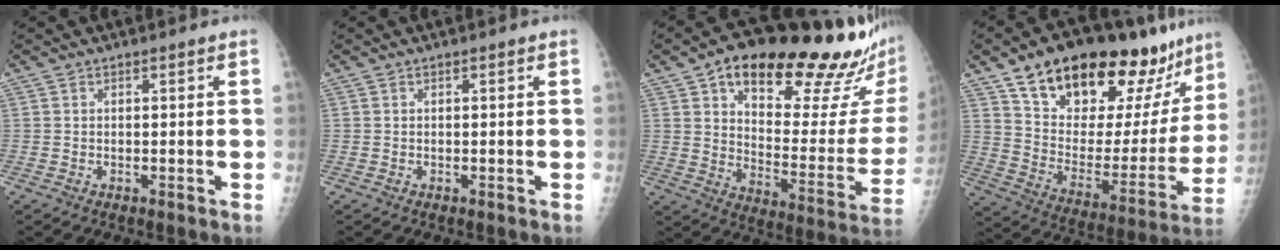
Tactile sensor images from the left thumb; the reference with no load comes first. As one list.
[{"total": 0.0}, {"total": 29.0, "force": [19.4, 9.1, 19.5], "torque": [-0.238, -0.067, 0.276]}, {"total": 29.0, "force": [20.3, 11.7, 17.2], "torque": [-0.220, -0.067, 0.313]}]